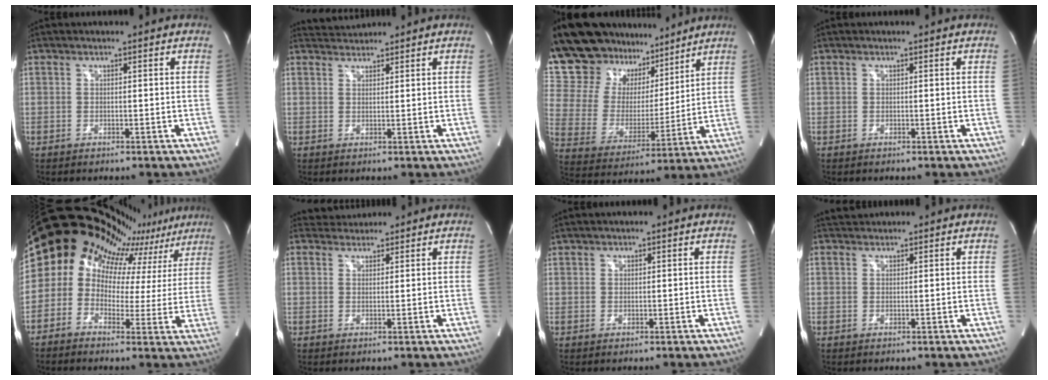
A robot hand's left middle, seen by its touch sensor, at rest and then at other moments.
{"total": 2.4, "force": [2.3, -0.1, -0.4], "torque": [-0.003, 0.012, 0.050]}
{"total": 22.8, "force": [19.0, 8.8, 9.1], "torque": [-0.174, 0.038, 0.325]}
{"total": 0.0}
{"total": 16.6, "force": [14.4, 6.6, 4.9], "torque": [-0.085, 0.003, 0.155]}
{"total": 2.4, "force": [2.3, 0.5, -0.4], "torque": [0.000, 0.017, 0.043]}
{"total": 1.7, "force": [1.5, 0.3, 0.6], "torque": [-0.011, 0.015, 0.032]}
{"total": 2.0, "force": [1.9, 0.4, 0.2], "torque": [-0.009, 0.019, 0.037]}